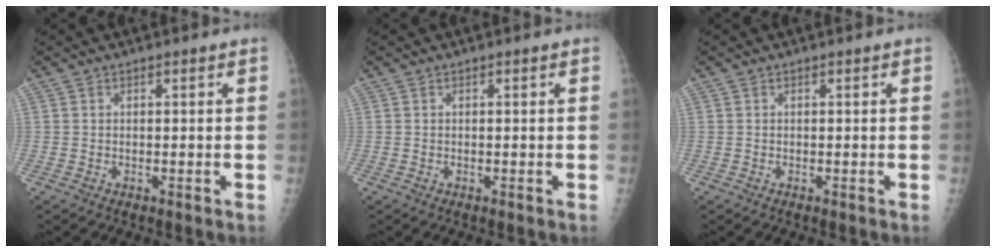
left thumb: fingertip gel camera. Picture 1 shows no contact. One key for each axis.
{"total": 0.0}
{"total": 0.0}